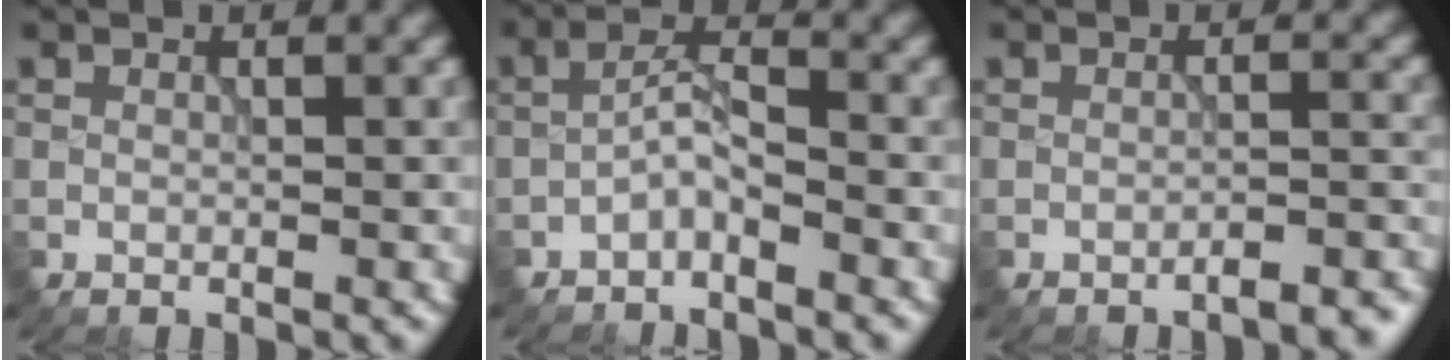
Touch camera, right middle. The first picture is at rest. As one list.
[{"total": 2.0, "force": [-1.3, 0.5, 1.5], "torque": [-0.032, 0.012, -0.030]}, {"total": 2.8, "force": [-2.1, 0.6, 1.6], "torque": [-0.015, 0.007, -0.032]}]